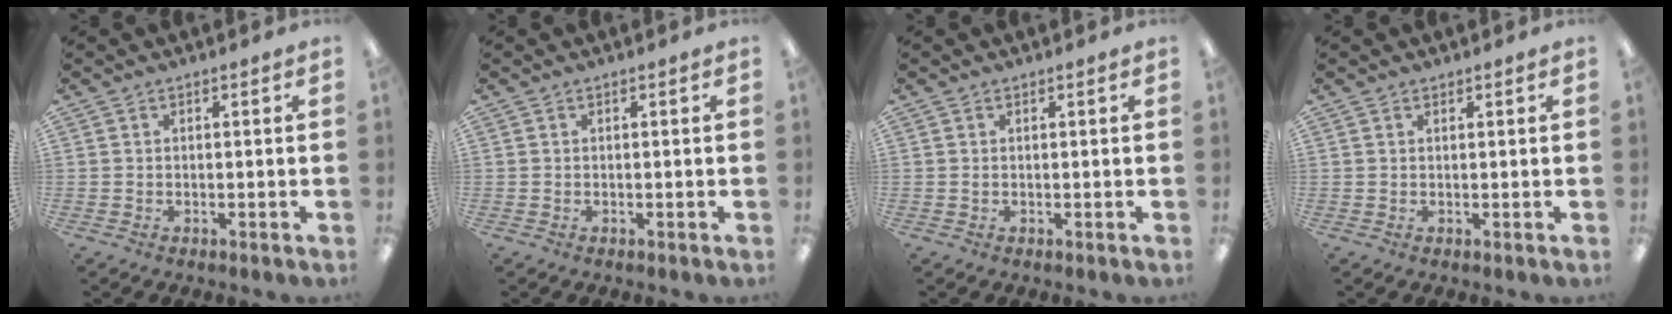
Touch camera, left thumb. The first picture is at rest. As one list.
[{"total": 0.0}, {"total": 0.0}, {"total": 0.6, "force": [0.5, 0.2, 0.0], "torque": [-0.002, 0.001, 0.010]}]